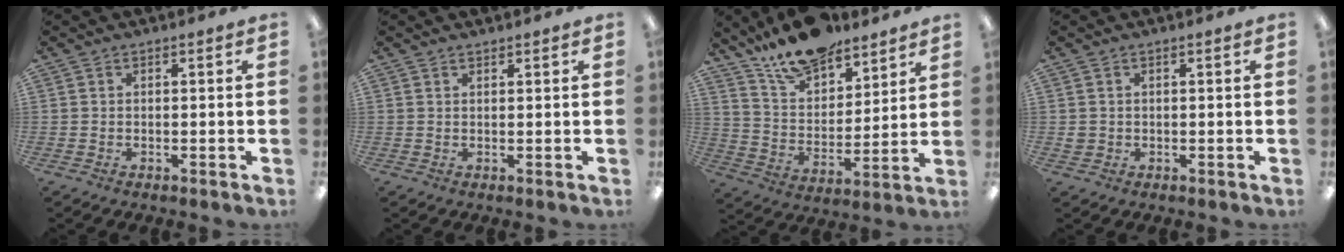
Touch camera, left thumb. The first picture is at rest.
{"total": 1.0, "force": [1.0, 0.2, 0.2], "torque": [-0.004, -0.001, 0.019]}
{"total": 14.9, "force": [12.7, 6.0, 5.1], "torque": [-0.100, -0.083, 0.233]}
{"total": 1.5, "force": [0.5, 1.3, 0.4], "torque": [-0.010, 0.003, 0.009]}